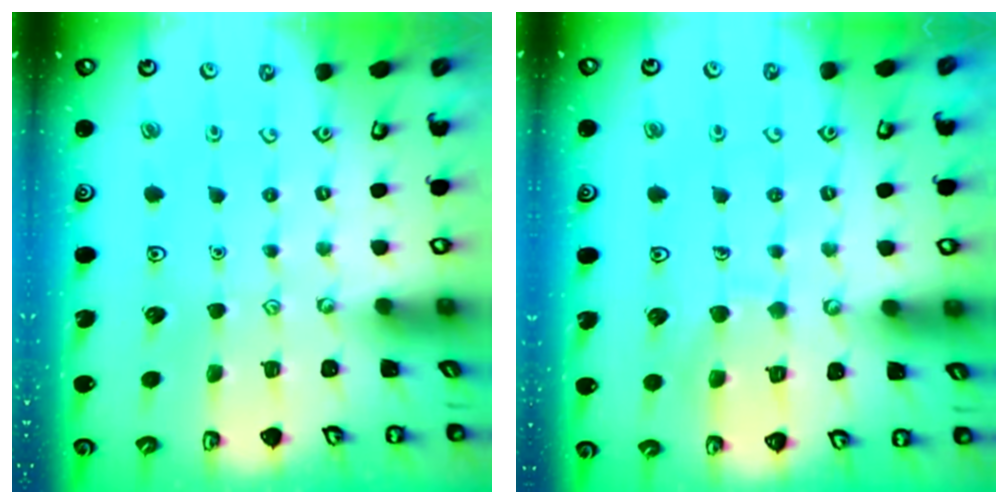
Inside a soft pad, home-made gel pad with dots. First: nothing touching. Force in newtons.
{"total": 7.7, "press": 7.7, "slide": 0.6}